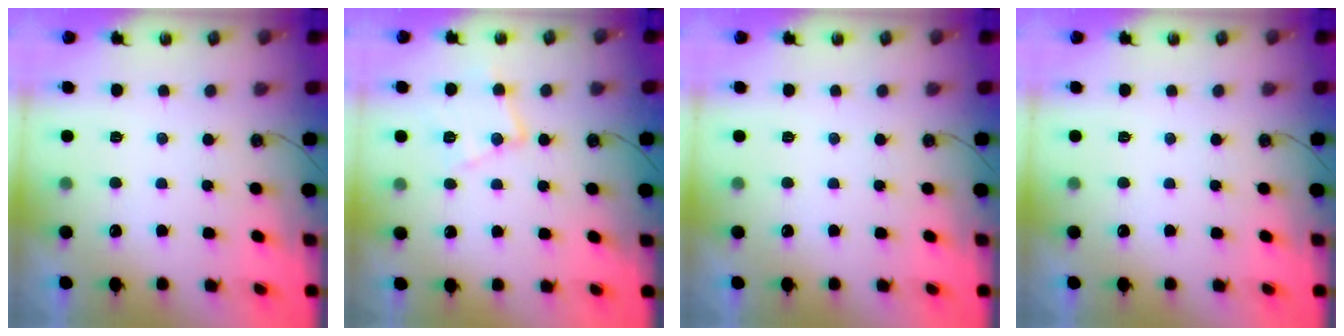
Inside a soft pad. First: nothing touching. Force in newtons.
{"total": 11.3, "press": 11.3, "slide": 0.8}
{"total": 0.0}
{"total": 0.0}